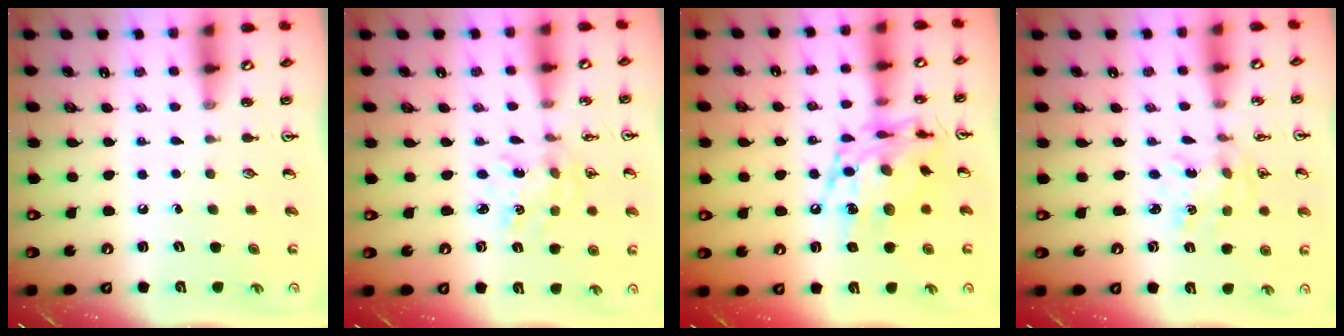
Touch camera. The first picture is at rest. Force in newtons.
{"total": 2.1, "press": 2.1, "slide": 0.1}
{"total": 15.7, "press": 15.6, "slide": 1.3}
{"total": 1.4, "press": 1.4, "slide": 0.2}